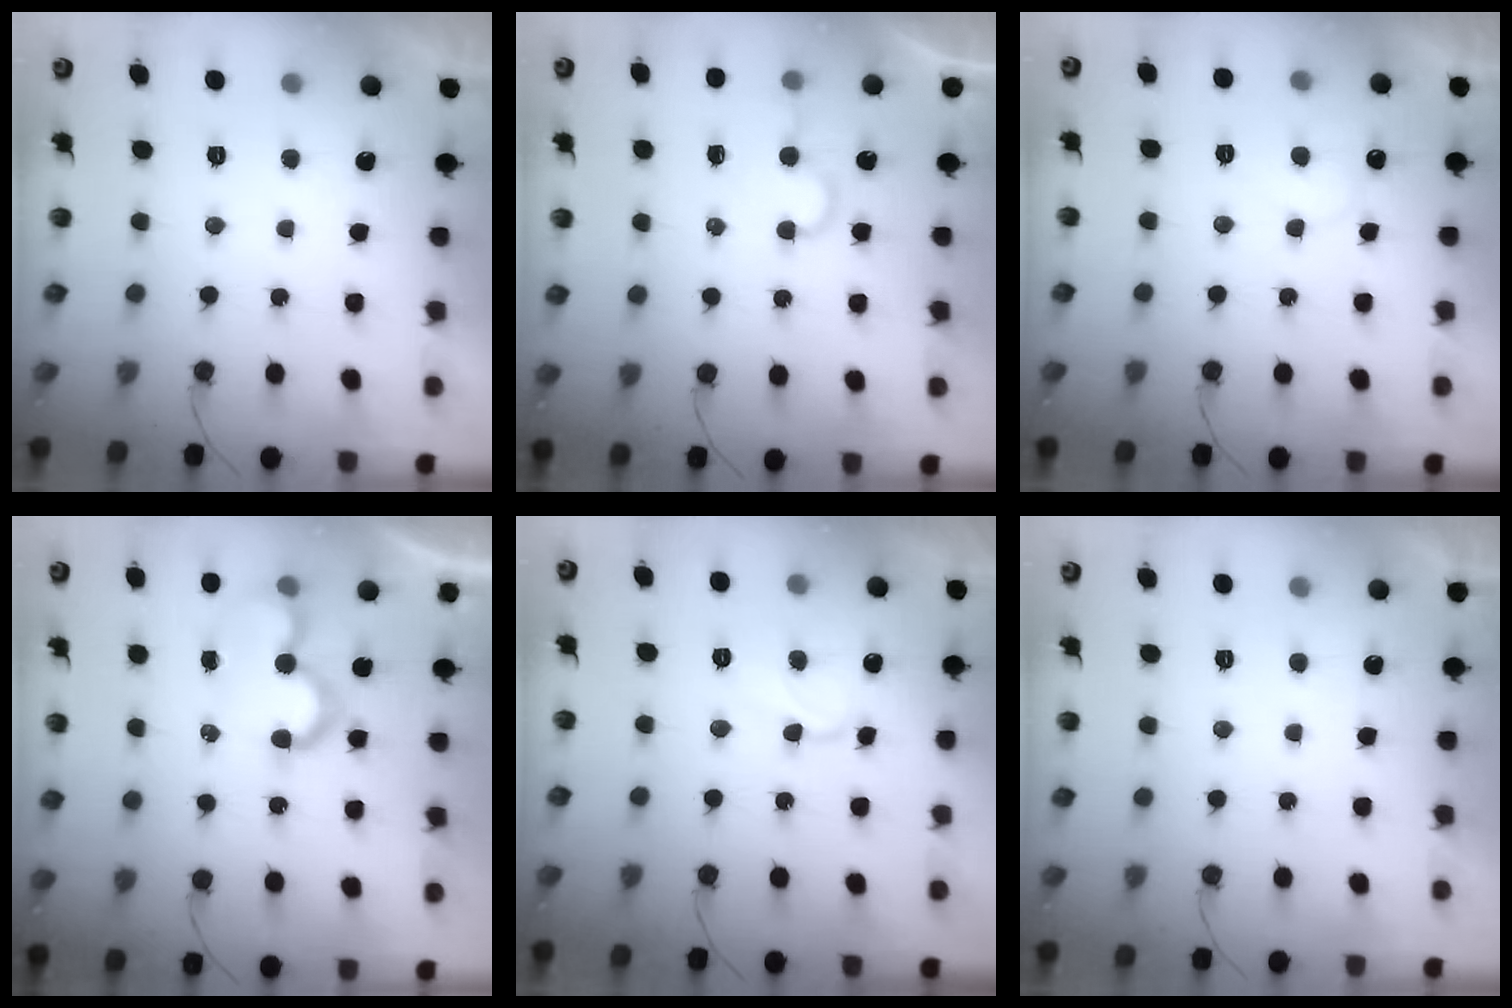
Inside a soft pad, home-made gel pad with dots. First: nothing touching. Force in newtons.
{"total": 3.6, "press": 3.5, "slide": 0.3}
{"total": 5.5, "press": 5.5, "slide": 0.5}
{"total": 7.9, "press": 7.9, "slide": 0.1}
{"total": 6.7, "press": 6.6, "slide": 0.7}
{"total": 1.9, "press": 1.9, "slide": 0.0}